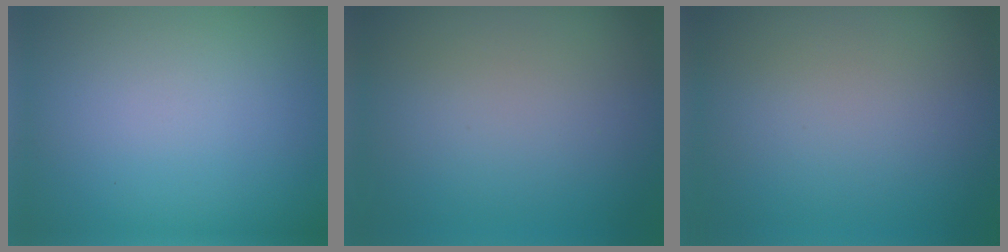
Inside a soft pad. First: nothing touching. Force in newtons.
{"total": 0.0}
{"total": 0.0}